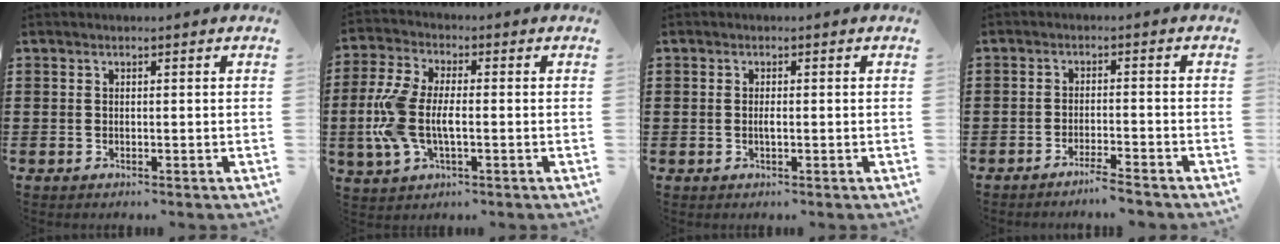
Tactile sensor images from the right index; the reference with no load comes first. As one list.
[{"total": 8.2, "force": [-1.1, 4.3, 6.9], "torque": [-0.186, -0.011, -0.031]}, {"total": 1.1, "force": [-0.2, 0.4, 1.0], "torque": [-0.020, -0.001, -0.003]}, {"total": 3.0, "force": [-2.7, -0.3, 1.1], "torque": [-0.019, 0.000, -0.053]}]